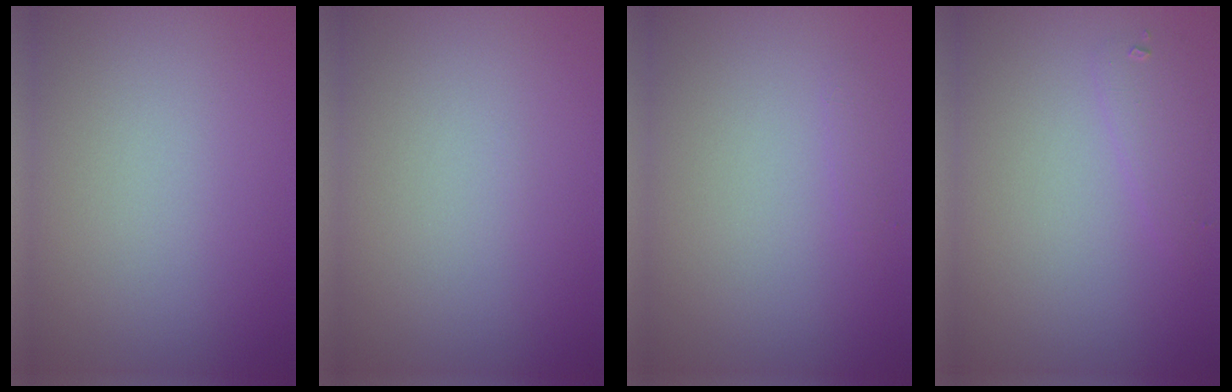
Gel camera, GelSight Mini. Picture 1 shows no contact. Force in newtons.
{"total": 0.0}
{"total": 0.5, "press": 0.5, "slide": 0.1}
{"total": 1.4, "press": 1.4, "slide": 0.0}